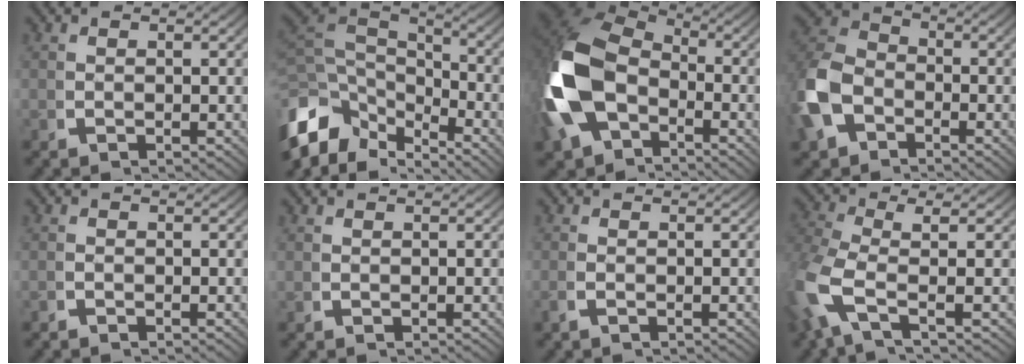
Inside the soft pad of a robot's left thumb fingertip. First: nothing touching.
{"total": 11.1, "force": [-1.1, 7.7, 8.0], "torque": [-0.178, -0.029, -0.007]}
{"total": 13.9, "force": [-0.9, 9.9, 9.8], "torque": [-0.244, -0.021, 0.001]}
{"total": 8.5, "force": [-1.7, 6.8, 4.8], "torque": [-0.126, -0.024, -0.023]}
{"total": 0.6, "force": [-0.6, 0.0, 0.0], "torque": [0.004, 0.000, -0.014]}
{"total": 0.0}
{"total": 0.6, "force": [-0.4, 0.0, 0.5], "torque": [-0.015, 0.002, -0.007]}
{"total": 6.7, "force": [-1.2, 3.3, 5.7], "torque": [-0.180, -0.026, -0.004]}